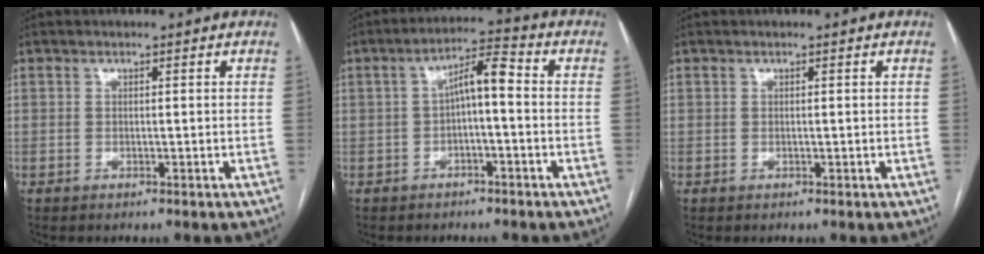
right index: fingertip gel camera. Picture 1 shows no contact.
{"total": 5.9, "force": [-0.3, 1.5, 5.7], "torque": [-0.099, 0.030, -0.007]}
{"total": 0.0}